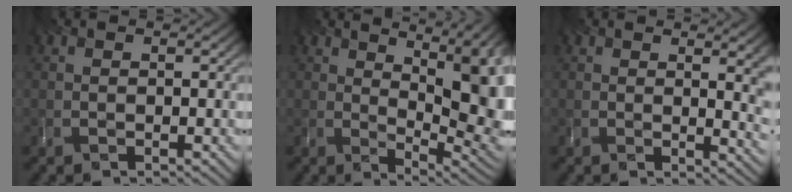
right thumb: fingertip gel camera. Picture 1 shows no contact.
{"total": 12.5, "force": [4.3, 4.7, 10.7], "torque": [-0.145, 0.033, 0.067]}
{"total": 9.0, "force": [2.0, 3.7, 8.0], "torque": [-0.076, 0.021, 0.019]}